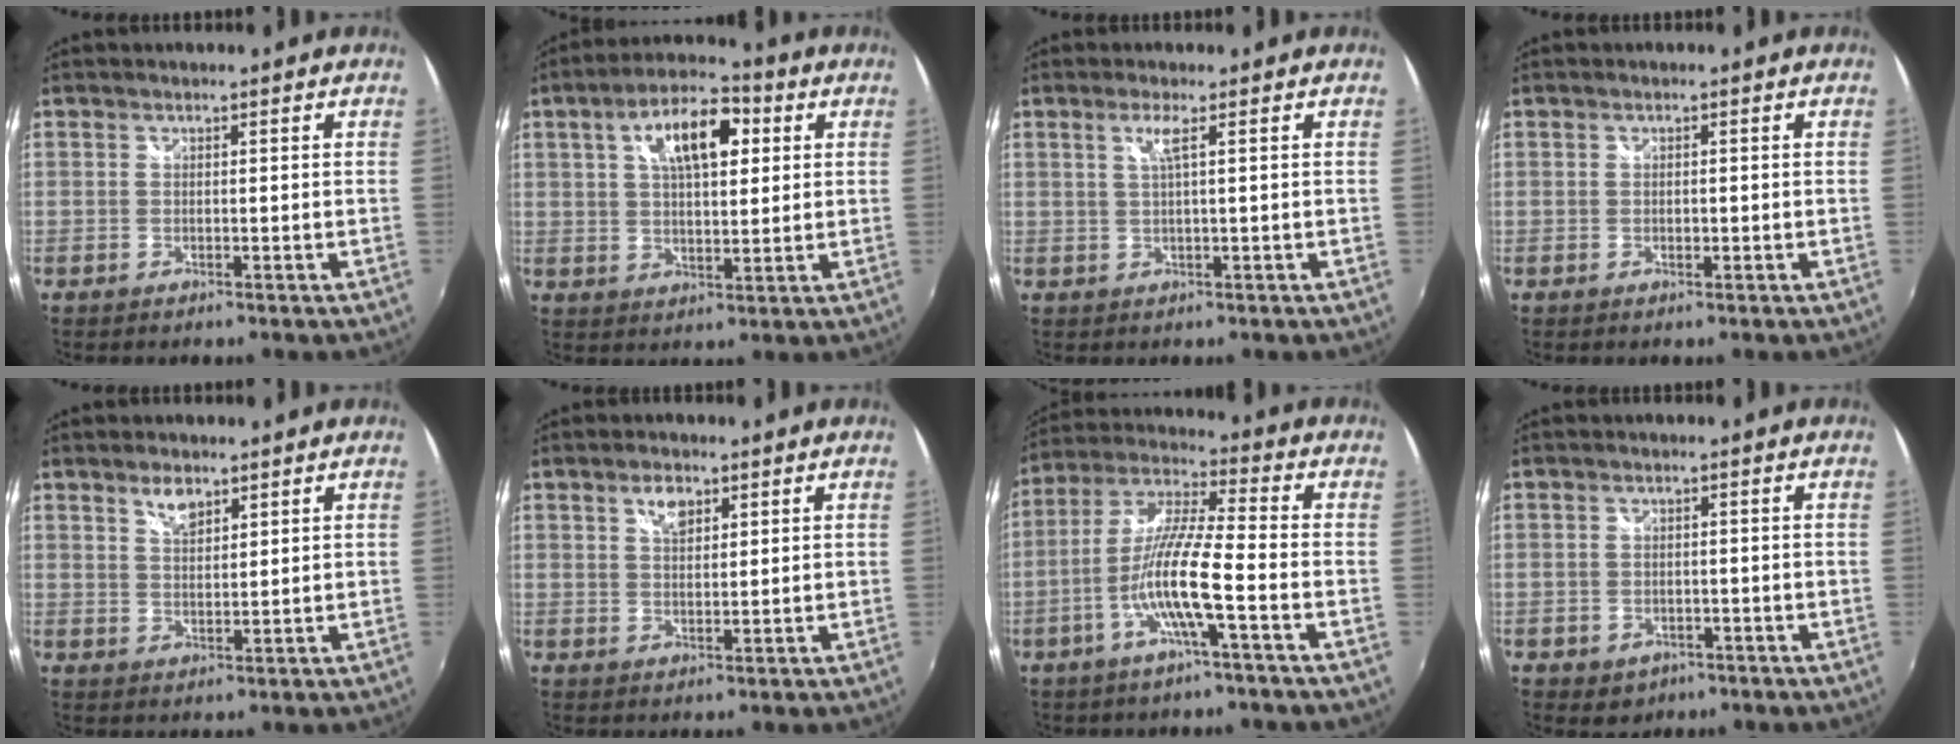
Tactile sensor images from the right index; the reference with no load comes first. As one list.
[{"total": 11.9, "force": [4.0, 5.3, 9.9], "torque": [-0.164, 0.029, 0.063]}, {"total": 2.3, "force": [0.8, -0.5, 2.1], "torque": [-0.040, -0.003, 0.016]}, {"total": 0.7, "force": [-0.1, 0.5, 0.5], "torque": [-0.008, 0.000, -0.003]}, {"total": 3.7, "force": [2.6, 1.6, 2.1], "torque": [-0.033, 0.002, 0.045]}, {"total": 3.7, "force": [2.0, 2.0, 2.4], "torque": [-0.039, 0.006, 0.036]}, {"total": 11.2, "force": [-4.3, 0.2, 10.4], "torque": [-0.211, 0.002, -0.085]}, {"total": 3.7, "force": [-1.6, 3.1, 1.3], "torque": [-0.034, -0.001, -0.015]}]